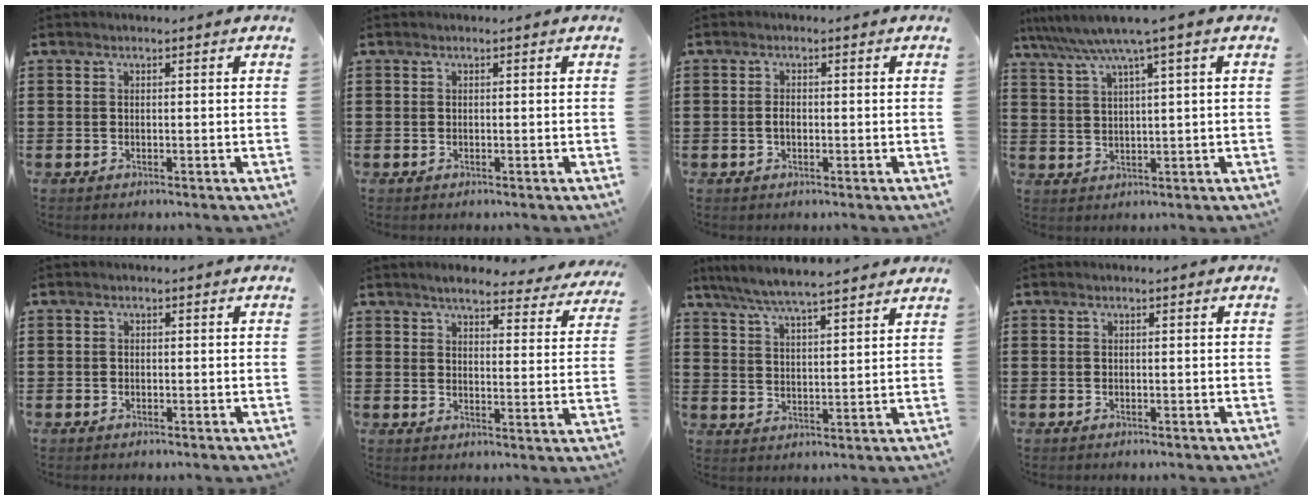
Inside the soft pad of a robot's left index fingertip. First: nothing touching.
{"total": 0.0}
{"total": 1.6, "force": [-0.4, 0.7, 1.3], "torque": [-0.034, -0.001, -0.011]}
{"total": 5.3, "force": [3.0, -0.3, 4.3], "torque": [-0.095, -0.016, 0.046]}
{"total": 0.5, "force": [-0.4, 0.3, 0.2], "torque": [-0.004, 0.001, -0.008]}
{"total": 5.2, "force": [4.7, 0.6, 2.2], "torque": [-0.053, -0.025, 0.079]}
{"total": 5.9, "force": [5.4, 0.0, 2.4], "torque": [-0.067, -0.024, 0.095]}
{"total": 0.0}